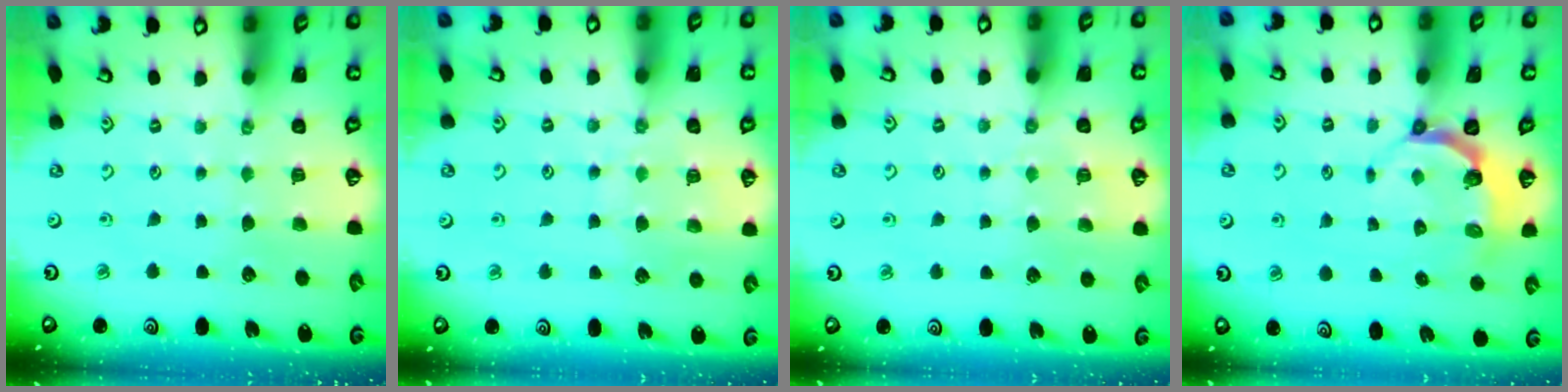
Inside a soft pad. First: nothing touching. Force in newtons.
{"total": 6.5, "press": 6.5, "slide": 0.7}
{"total": 4.5, "press": 4.5, "slide": 0.6}
{"total": 4.7, "press": 3.7, "slide": 2.8}